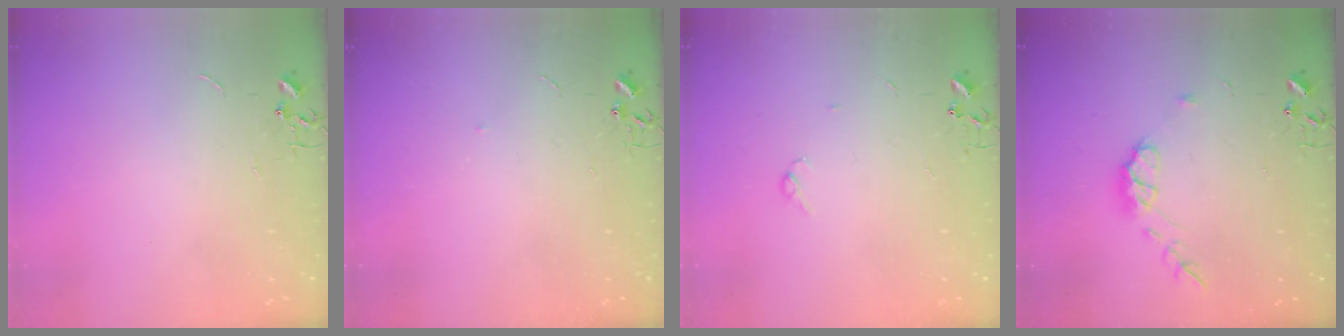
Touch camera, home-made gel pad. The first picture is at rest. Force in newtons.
{"total": 2.7, "press": 2.7, "slide": 0.4}
{"total": 3.4, "press": 3.3, "slide": 0.6}
{"total": 8.5, "press": 8.4, "slide": 0.5}